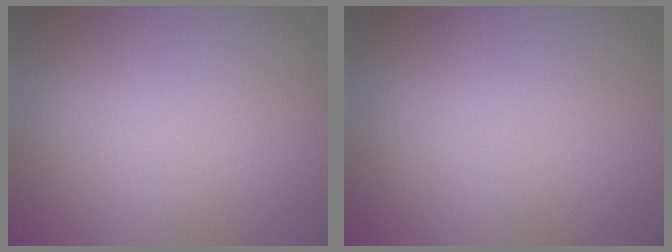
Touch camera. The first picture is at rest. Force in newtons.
{"total": 0.0}